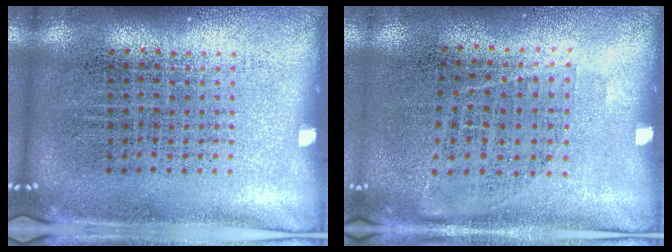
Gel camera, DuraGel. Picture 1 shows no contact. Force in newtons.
{"total": 1.0, "press": 0.8, "slide": 0.6}